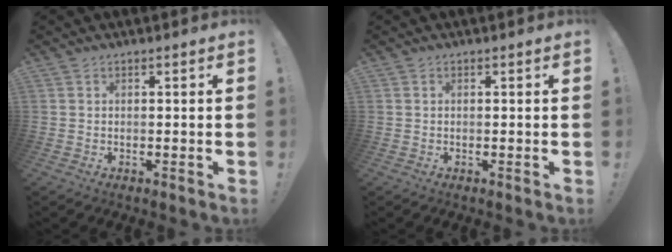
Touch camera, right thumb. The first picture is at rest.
{"total": 0.0}